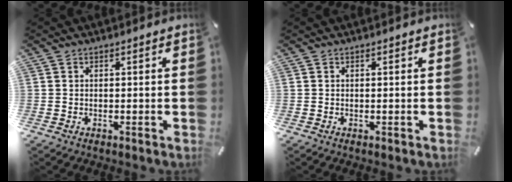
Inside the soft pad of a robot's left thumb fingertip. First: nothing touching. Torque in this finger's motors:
{"motor_torque": [-0.01, 0.00, -0.16, 0.21, 0.00]}